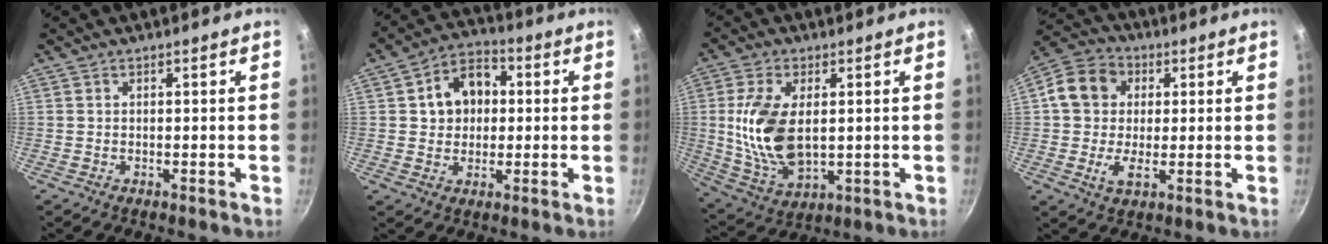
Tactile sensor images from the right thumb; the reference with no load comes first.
{"total": 10.2, "force": [1.5, 8.1, 6.0], "torque": [-0.055, 0.016, 0.014]}
{"total": 14.6, "force": [1.4, 8.3, 12.0], "torque": [-0.224, -0.013, 0.036]}
{"total": 11.3, "force": [1.8, 9.1, 6.5], "torque": [-0.097, 0.011, 0.014]}